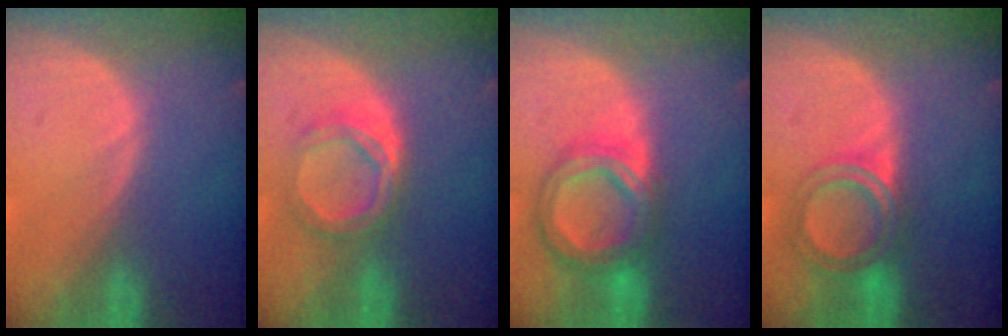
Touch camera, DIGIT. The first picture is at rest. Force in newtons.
{"total": 5.4, "press": 5.0, "slide": 2.2}
{"total": 7.6, "press": 7.5, "slide": 0.6}
{"total": 5.3, "press": 5.2, "slide": 0.4}